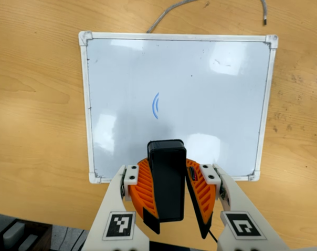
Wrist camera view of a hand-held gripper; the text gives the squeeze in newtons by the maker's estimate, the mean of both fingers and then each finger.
{"total": 10.5, "left": 10.2, "right": 10.8}